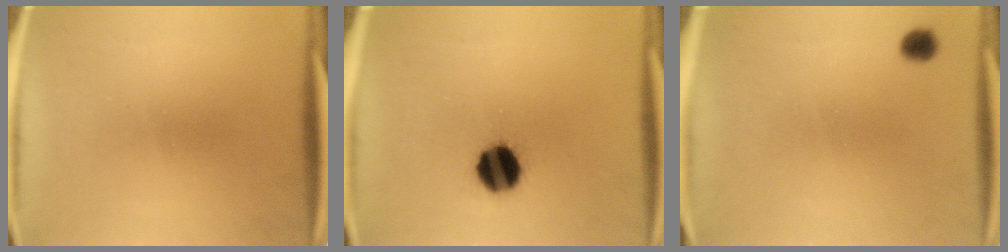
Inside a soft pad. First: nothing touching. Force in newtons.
{"total": 10.8}
{"total": 2.3}